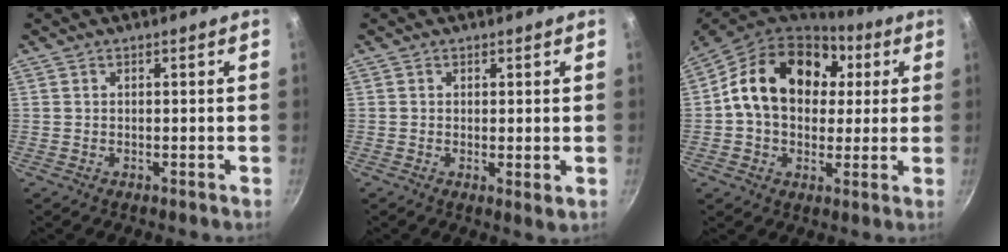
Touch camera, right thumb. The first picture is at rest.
{"total": 1.8, "force": [0.3, 0.6, 1.6], "torque": [-0.026, -0.012, 0.002]}
{"total": 19.4, "force": [4.4, 14.4, 12.2], "torque": [-0.186, 0.017, 0.061]}